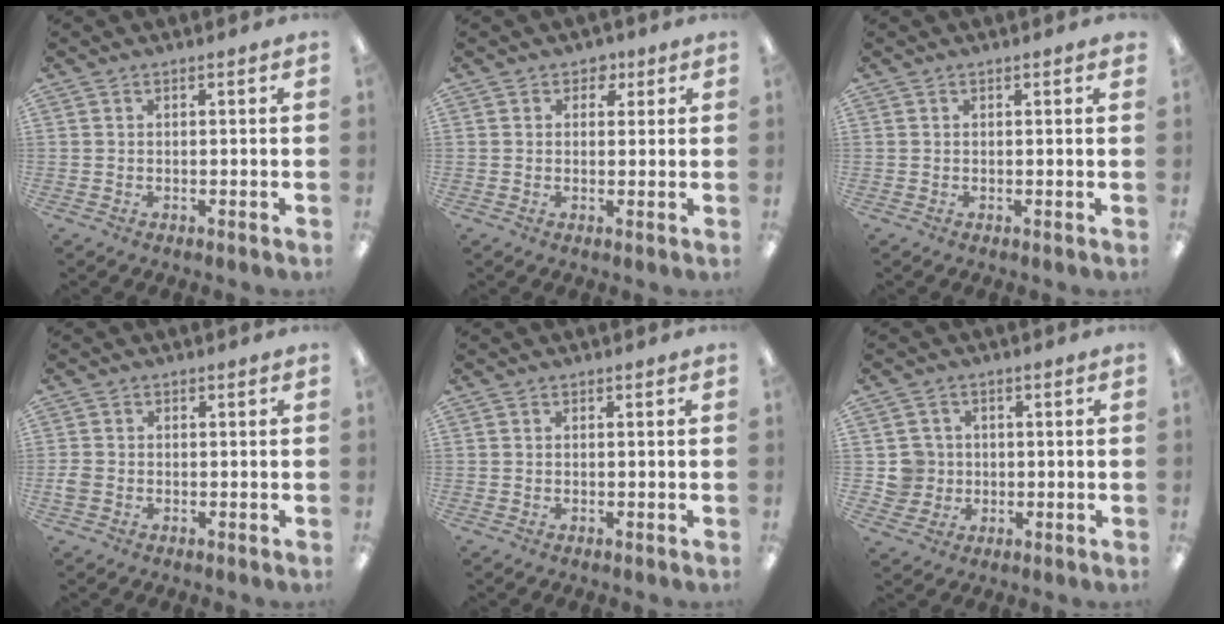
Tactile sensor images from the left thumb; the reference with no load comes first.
{"total": 2.7, "force": [1.4, 2.2, 0.7], "torque": [0.007, -0.003, 0.020]}
{"total": 0.0}
{"total": 2.1, "force": [-0.7, 1.8, 0.9], "torque": [-0.014, 0.006, -0.013]}
{"total": 0.0}
{"total": 5.6, "force": [0.4, 5.6, 0.5], "torque": [-0.009, 0.010, 0.010]}